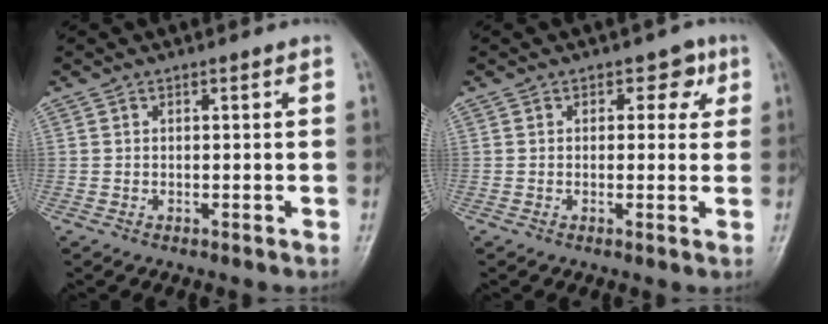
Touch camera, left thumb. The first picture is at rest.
{"total": 3.4, "force": [1.3, 2.6, 1.8], "torque": [0.012, -0.001, 0.007]}